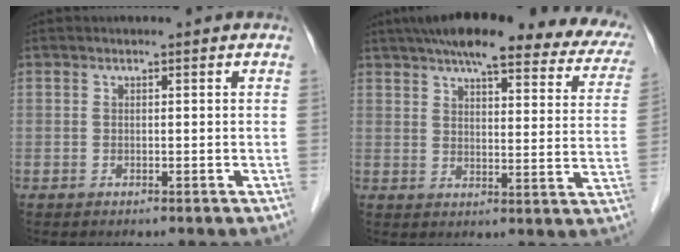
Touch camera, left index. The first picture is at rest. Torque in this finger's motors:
{"motor_torque": [1.07, -1.07, 0.17, 0.13]}